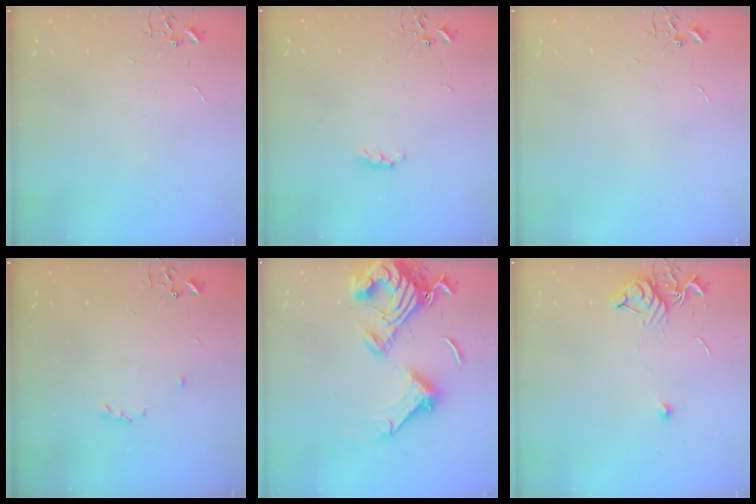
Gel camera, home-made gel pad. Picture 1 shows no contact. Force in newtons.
{"total": 3.4, "press": 3.4, "slide": 0.5}
{"total": 0.0}
{"total": 3.2, "press": 3.1, "slide": 0.7}
{"total": 20.7, "press": 20.6, "slide": 1.8}
{"total": 8.0, "press": 7.9, "slide": 0.9}